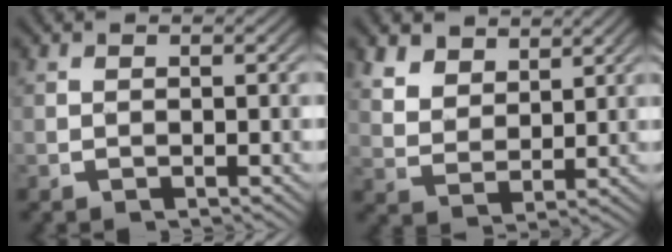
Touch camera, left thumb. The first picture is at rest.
{"total": 4.7, "force": [3.0, 2.7, 2.3], "torque": [-0.044, -0.014, 0.065]}